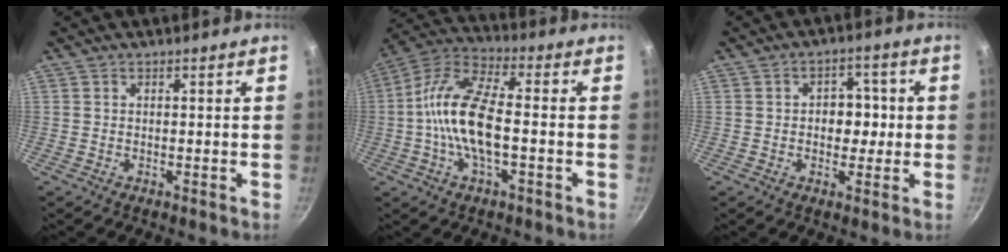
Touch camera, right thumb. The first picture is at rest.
{"total": 14.1, "force": [-1.9, 5.5, 12.9], "torque": [-0.246, 0.035, -0.055]}
{"total": 6.1, "force": [0.0, 4.7, 4.0], "torque": [-0.009, 0.010, -0.005]}